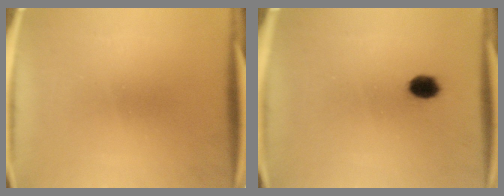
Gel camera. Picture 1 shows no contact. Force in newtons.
{"total": 3.9}